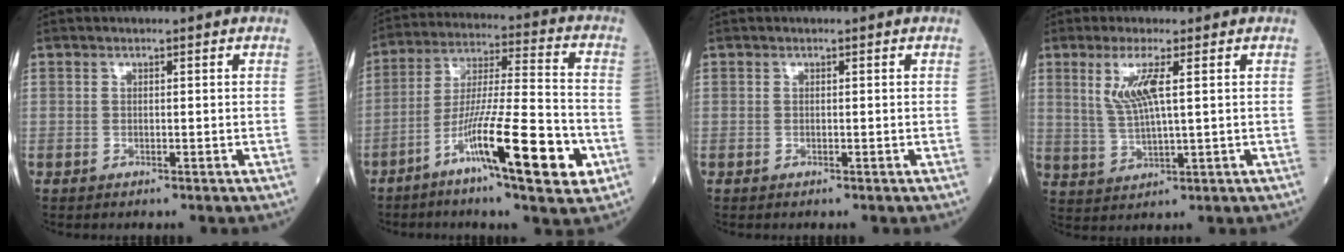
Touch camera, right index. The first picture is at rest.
{"total": 16.2, "force": [-7.2, 1.1, 14.5], "torque": [-0.254, -0.013, -0.121]}
{"total": 0.0}
{"total": 6.1, "force": [2.2, 0.3, 5.7], "torque": [-0.124, -0.002, 0.051]}